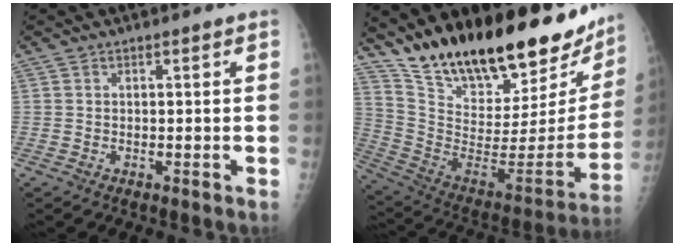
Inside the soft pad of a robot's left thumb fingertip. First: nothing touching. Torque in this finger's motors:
{"motor_torque": [1.87, 1.82, 1.43, -1.34, 0.13]}